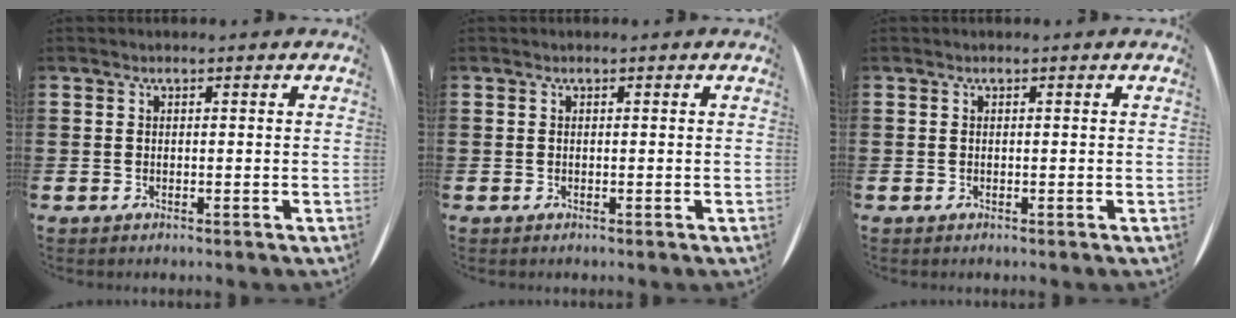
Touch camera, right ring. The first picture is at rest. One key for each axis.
{"total": 0.0}
{"total": 0.0}